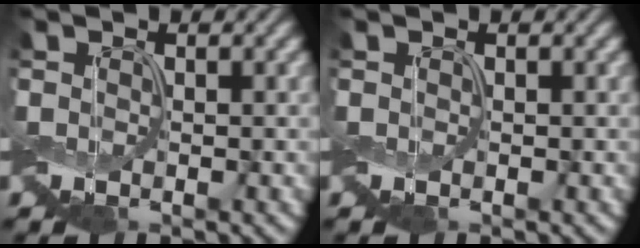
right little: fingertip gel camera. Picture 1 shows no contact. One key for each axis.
{"total": 0.0}